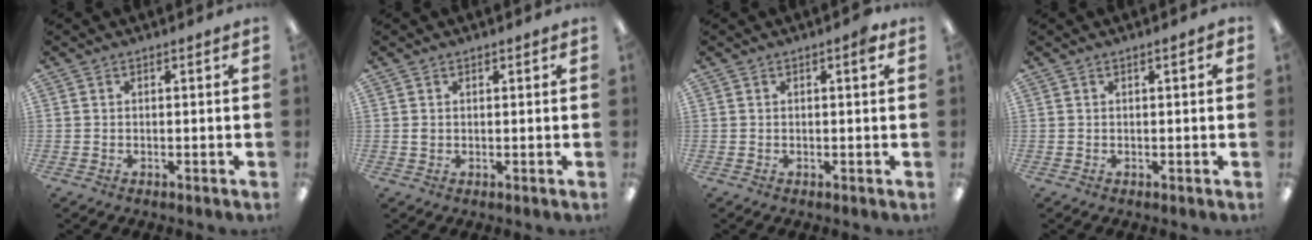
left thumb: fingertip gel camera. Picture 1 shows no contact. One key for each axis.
{"total": 1.0, "fx": 0.4, "fy": 0.8, "fz": 0.4, "tx": -0.008, "ty": 0.004, "tz": 0.007}
{"total": 1.4, "fx": 0.7, "fy": 0.3, "fz": 1.2, "tx": -0.019, "ty": 0.000, "tz": 0.009}
{"total": 1.6, "fx": 0.6, "fy": 0.4, "fz": 1.5, "tx": -0.022, "ty": -0.001, "tz": 0.008}